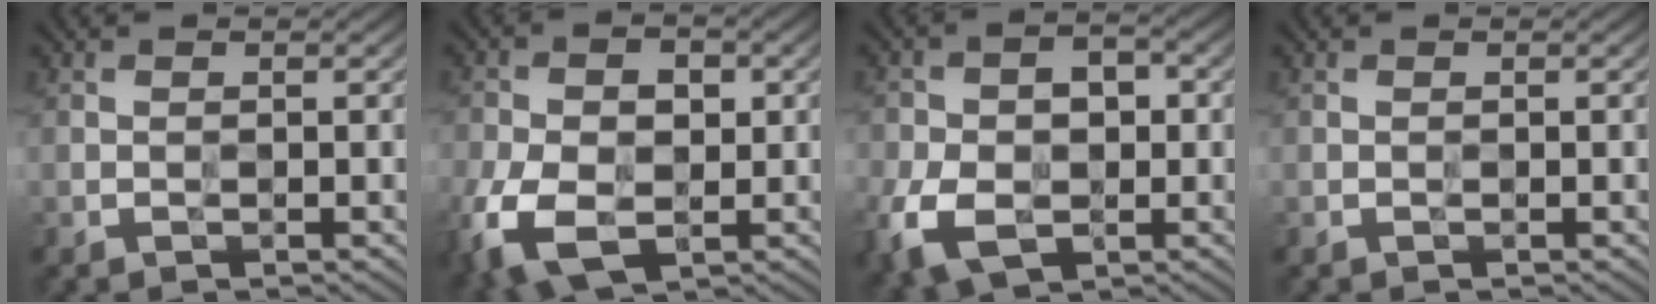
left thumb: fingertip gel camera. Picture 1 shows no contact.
{"total": 11.3, "force": [-3.1, 7.5, 7.9], "torque": [-0.174, -0.031, -0.046]}
{"total": 10.2, "force": [-3.0, 7.2, 6.6], "torque": [-0.137, -0.023, -0.053]}
{"total": 0.0}